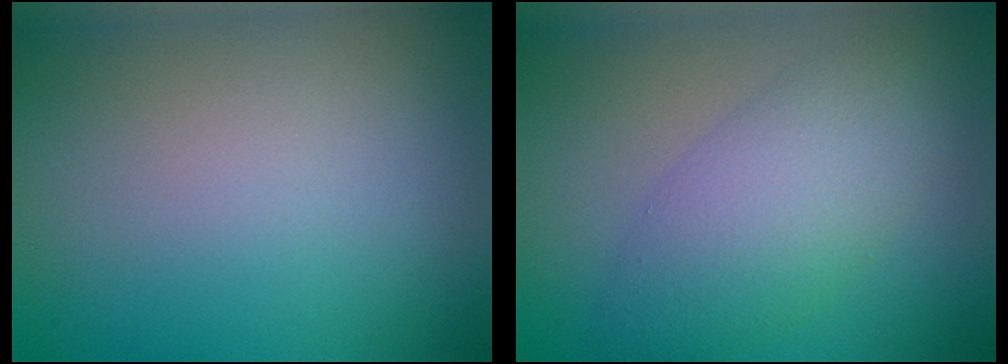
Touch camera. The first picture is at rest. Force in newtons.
{"total": 5.4, "press": 5.4, "slide": 0.2}